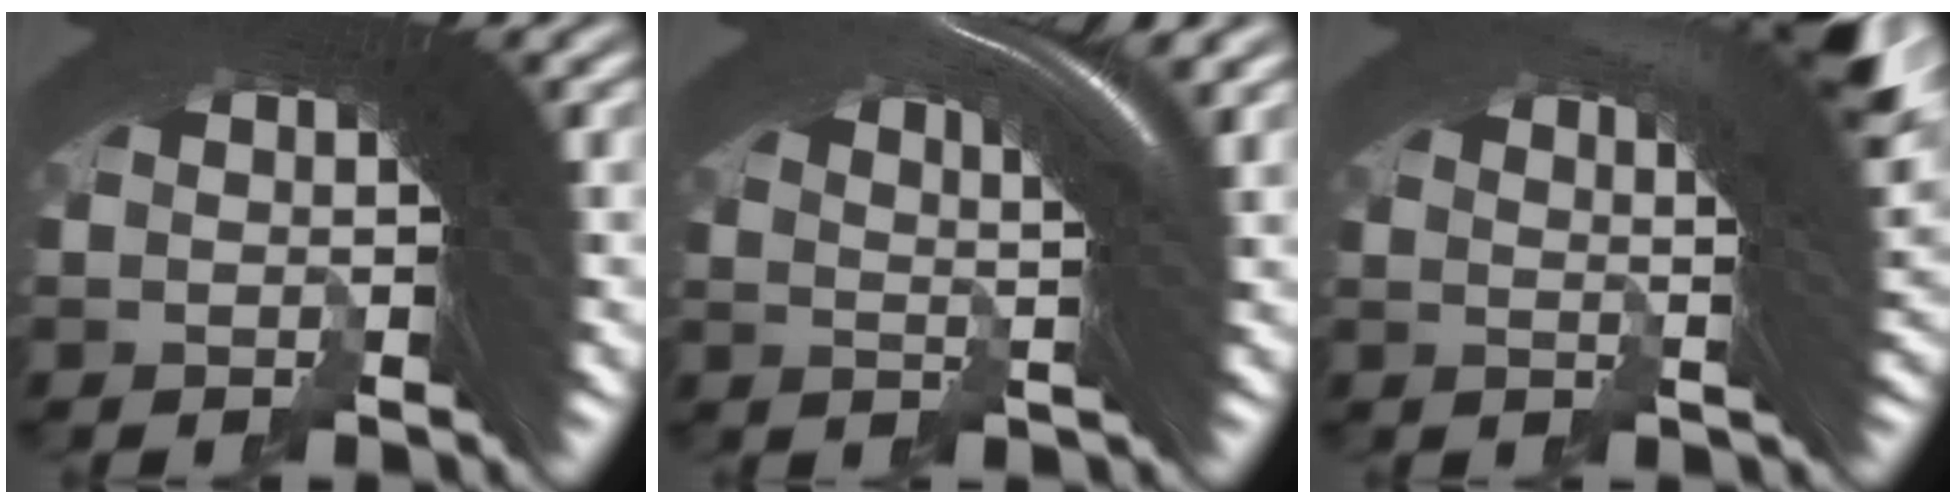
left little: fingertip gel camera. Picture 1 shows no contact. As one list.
[{"total": 8.0, "force": [3.2, 2.7, 6.8], "torque": [-0.114, 0.012, 0.038]}, {"total": 9.1, "force": [4.3, 3.0, 7.4], "torque": [-0.107, 0.015, 0.054]}]